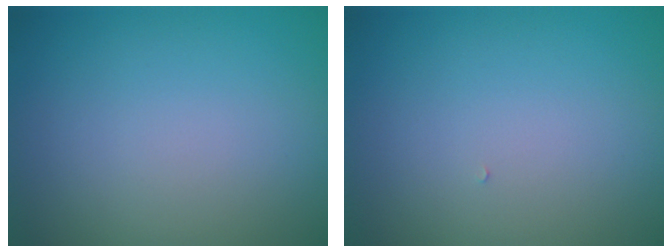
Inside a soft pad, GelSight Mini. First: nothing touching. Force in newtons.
{"total": 0.0}